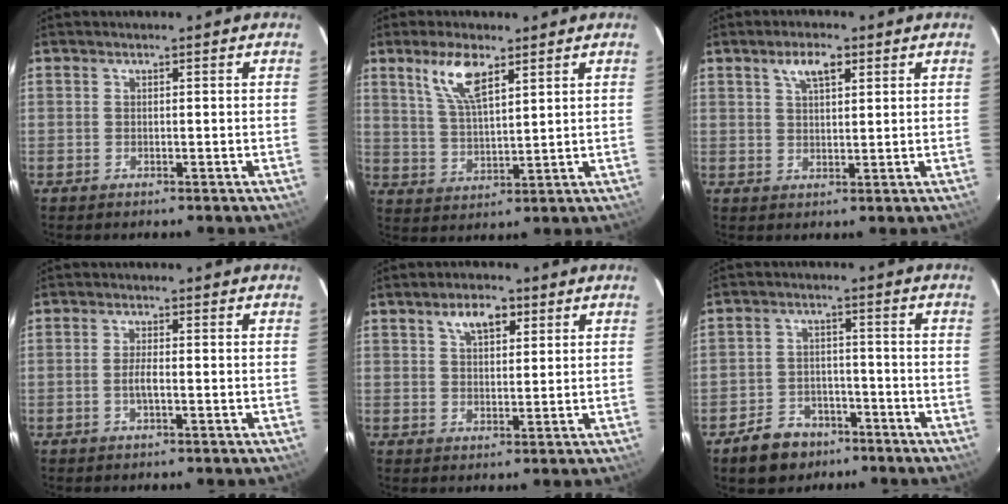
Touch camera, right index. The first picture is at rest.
{"total": 8.1, "force": [4.8, 2.7, 5.9], "torque": [-0.117, 0.005, 0.102]}
{"total": 4.5, "force": [2.5, 1.8, 3.3], "torque": [-0.059, 0.011, 0.045]}
{"total": 2.1, "force": [-0.7, 0.5, 2.0], "torque": [-0.040, -0.002, -0.012]}
{"total": 5.3, "force": [2.8, 2.8, 3.5], "torque": [-0.059, 0.014, 0.050]}
{"total": 8.3, "force": [-5.7, 5.5, 2.4], "torque": [-0.068, 0.020, -0.078]}